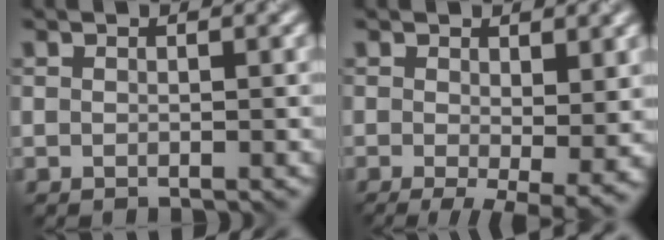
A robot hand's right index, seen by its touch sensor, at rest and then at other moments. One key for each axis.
{"total": 7.8, "fx": -1.9, "fy": 3.3, "fz": 6.8, "tx": -0.115, "ty": -0.016, "tz": -0.015}